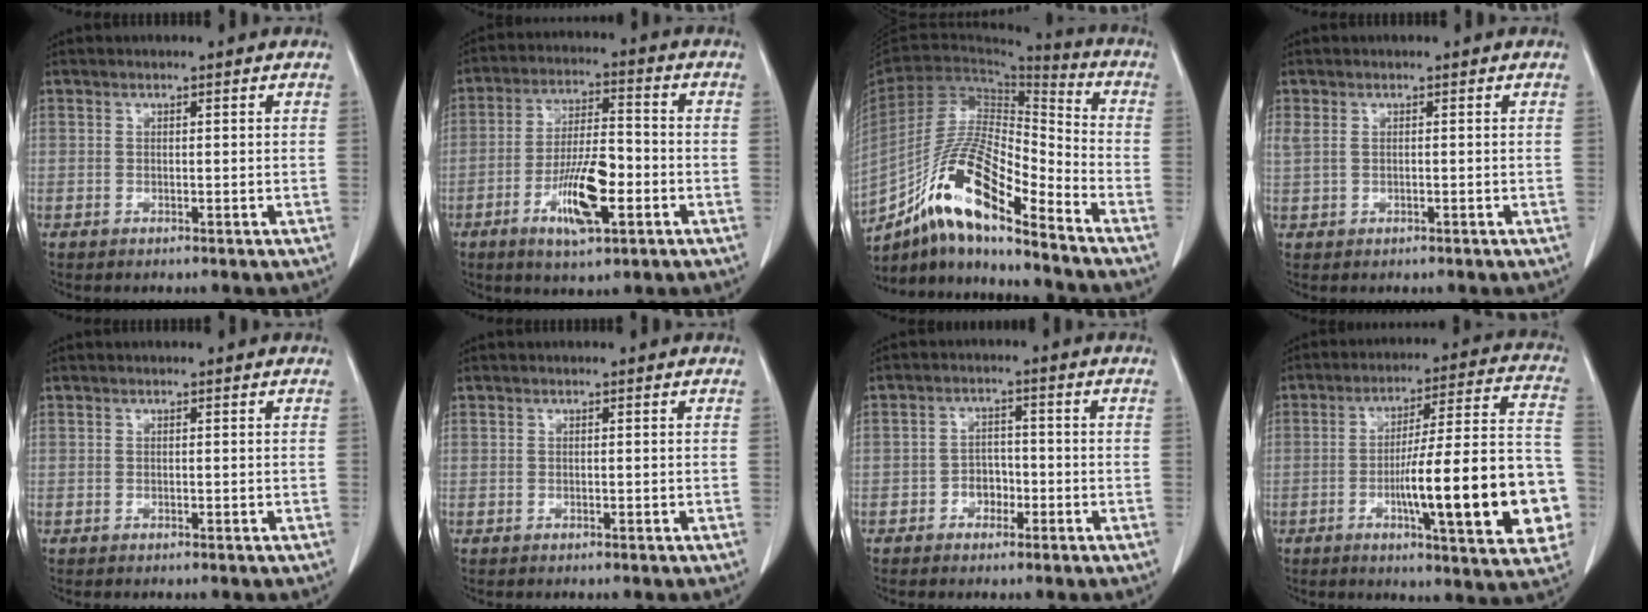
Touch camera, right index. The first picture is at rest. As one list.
[{"total": 10.8, "force": [-3.9, 2.8, 9.7], "torque": [-0.182, -0.001, -0.066]}, {"total": 17.1, "force": [-11.4, 3.0, 12.4], "torque": [-0.237, -0.001, -0.205]}, {"total": 1.3, "force": [0.5, 0.6, 1.0], "torque": [-0.036, 0.009, 0.017]}, {"total": 0.0}, {"total": 0.0}, {"total": 3.1, "force": [-1.5, 2.2, 1.6], "torque": [-0.017, 0.008, -0.025]}, {"total": 21.6, "force": [-5.2, 2.8, 20.8], "torque": [-0.235, 0.021, -0.066]}]